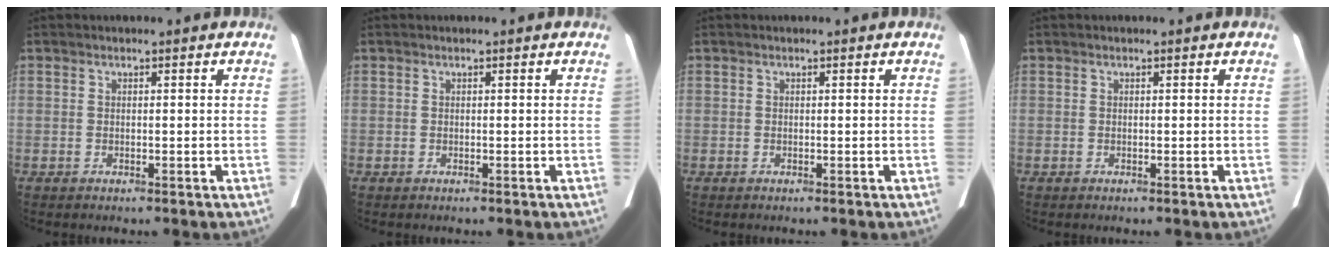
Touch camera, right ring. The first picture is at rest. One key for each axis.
{"total": 0.0}
{"total": 0.0}
{"total": 0.0}